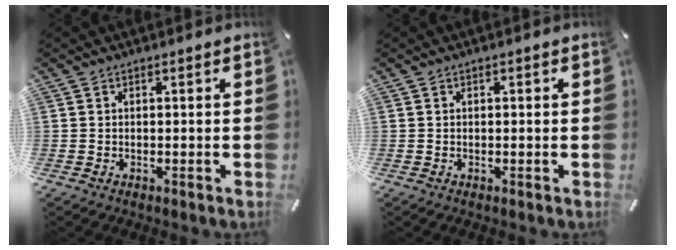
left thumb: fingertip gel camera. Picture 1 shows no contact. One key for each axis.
{"total": 0.0}